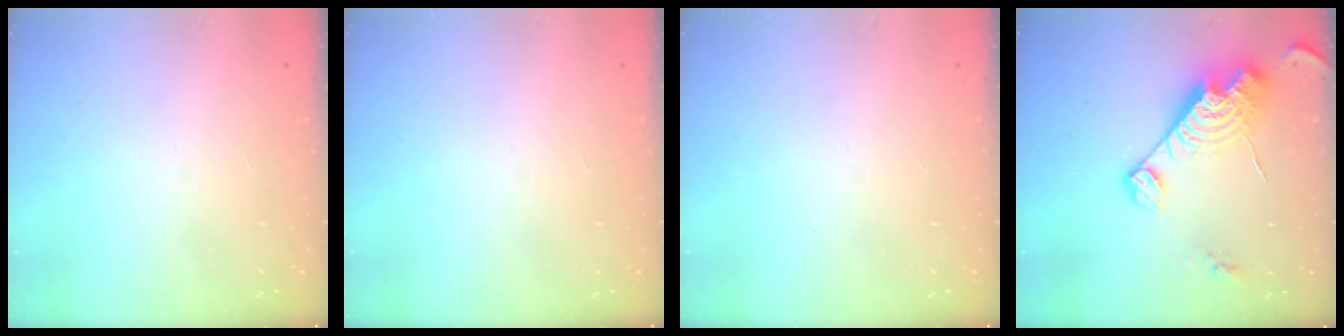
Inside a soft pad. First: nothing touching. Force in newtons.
{"total": 0.0}
{"total": 0.0}
{"total": 16.7, "press": 16.7, "slide": 1.3}